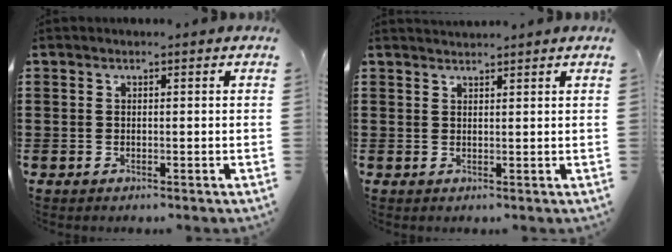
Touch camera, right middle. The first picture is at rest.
{"total": 1.3, "force": [1.3, 0.0, 0.0], "torque": [-0.004, 0.000, 0.026]}